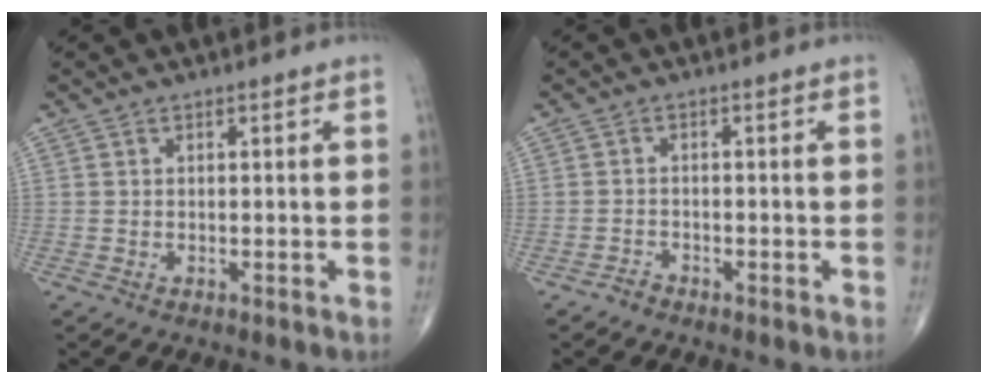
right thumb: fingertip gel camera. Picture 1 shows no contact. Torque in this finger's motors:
{"motor_torque": [-0.03, -0.13, -0.11, -0.12, -0.01]}